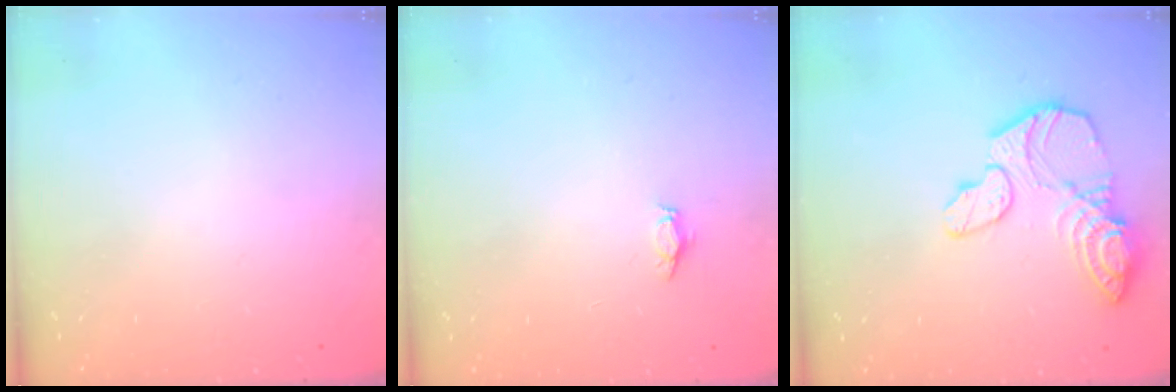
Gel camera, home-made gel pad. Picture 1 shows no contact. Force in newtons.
{"total": 2.8, "press": 2.8, "slide": 0.4}
{"total": 13.8, "press": 13.7, "slide": 1.4}